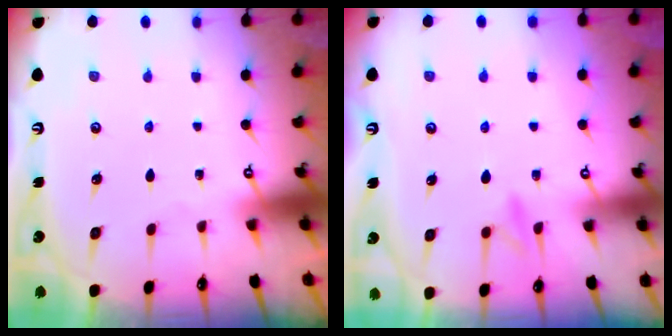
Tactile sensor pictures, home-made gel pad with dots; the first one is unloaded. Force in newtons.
{"total": 10.2, "press": 10.2, "slide": 1.1}